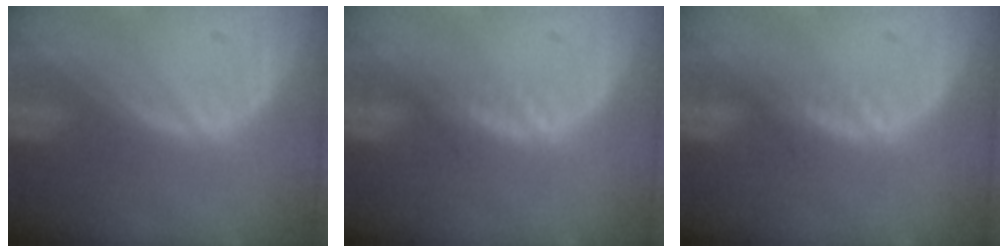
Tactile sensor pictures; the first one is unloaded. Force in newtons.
{"total": 1.4, "press": 1.3, "slide": 0.2}
{"total": 1.4, "press": 1.3, "slide": 0.2}